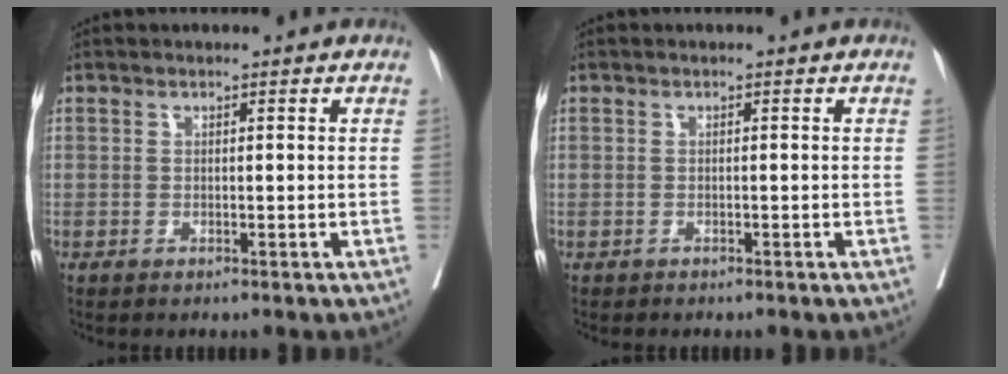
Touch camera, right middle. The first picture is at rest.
{"total": 0.6, "force": [-0.5, 0.3, 0.1], "torque": [-0.013, 0.000, -0.010]}